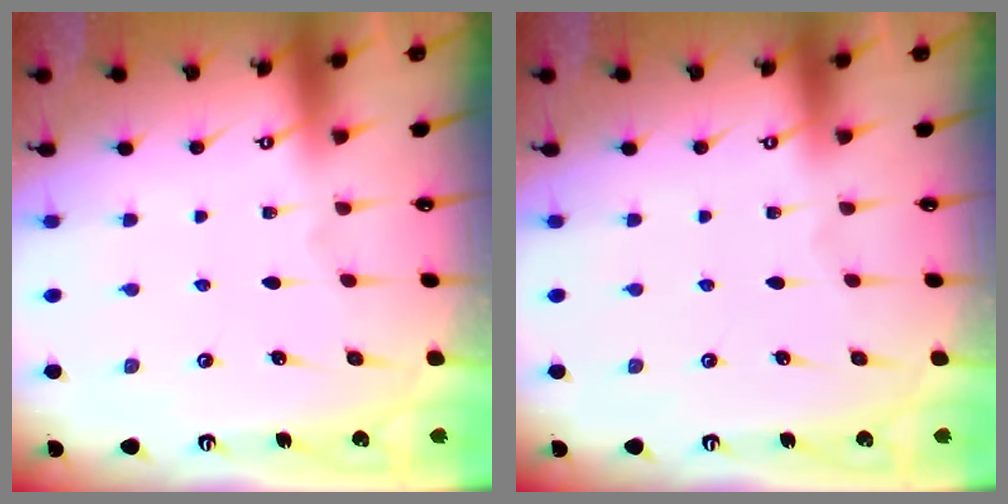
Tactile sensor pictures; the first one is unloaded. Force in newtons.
{"total": 0.0}